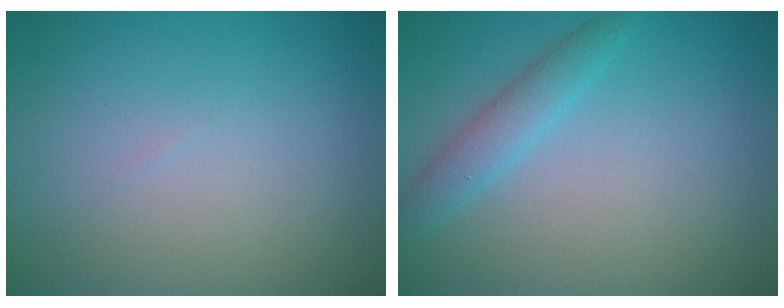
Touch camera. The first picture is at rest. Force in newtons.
{"total": 2.3, "press": 2.3, "slide": 0.1}